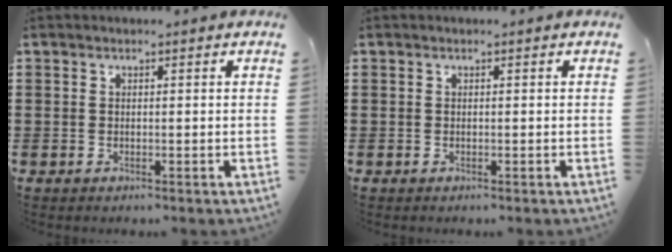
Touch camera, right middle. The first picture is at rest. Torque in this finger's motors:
{"motor_torque": [-0.01, -0.01, 0.00, 0.00]}